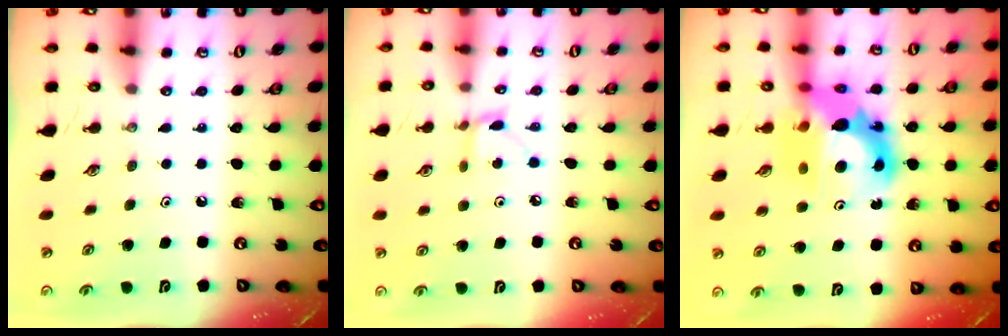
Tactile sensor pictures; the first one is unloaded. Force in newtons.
{"total": 4.6, "press": 4.5, "slide": 0.5}
{"total": 14.9, "press": 14.8, "slide": 1.5}